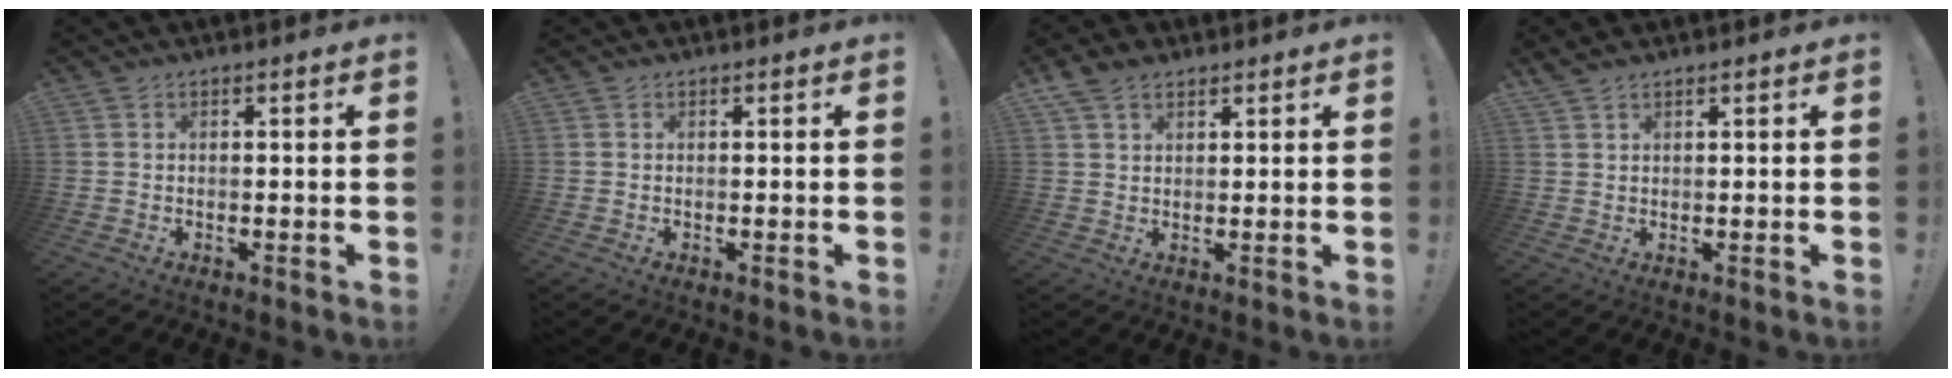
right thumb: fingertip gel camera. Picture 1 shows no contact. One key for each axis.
{"total": 0.0}
{"total": 5.3, "fx": 3.6, "fy": 3.2, "fz": 2.4, "tx": -0.046, "ty": -0.011, "tz": 0.071}
{"total": 1.8, "fx": 1.6, "fy": 0.4, "fz": 0.7, "tx": -0.016, "ty": -0.009, "tz": 0.030}